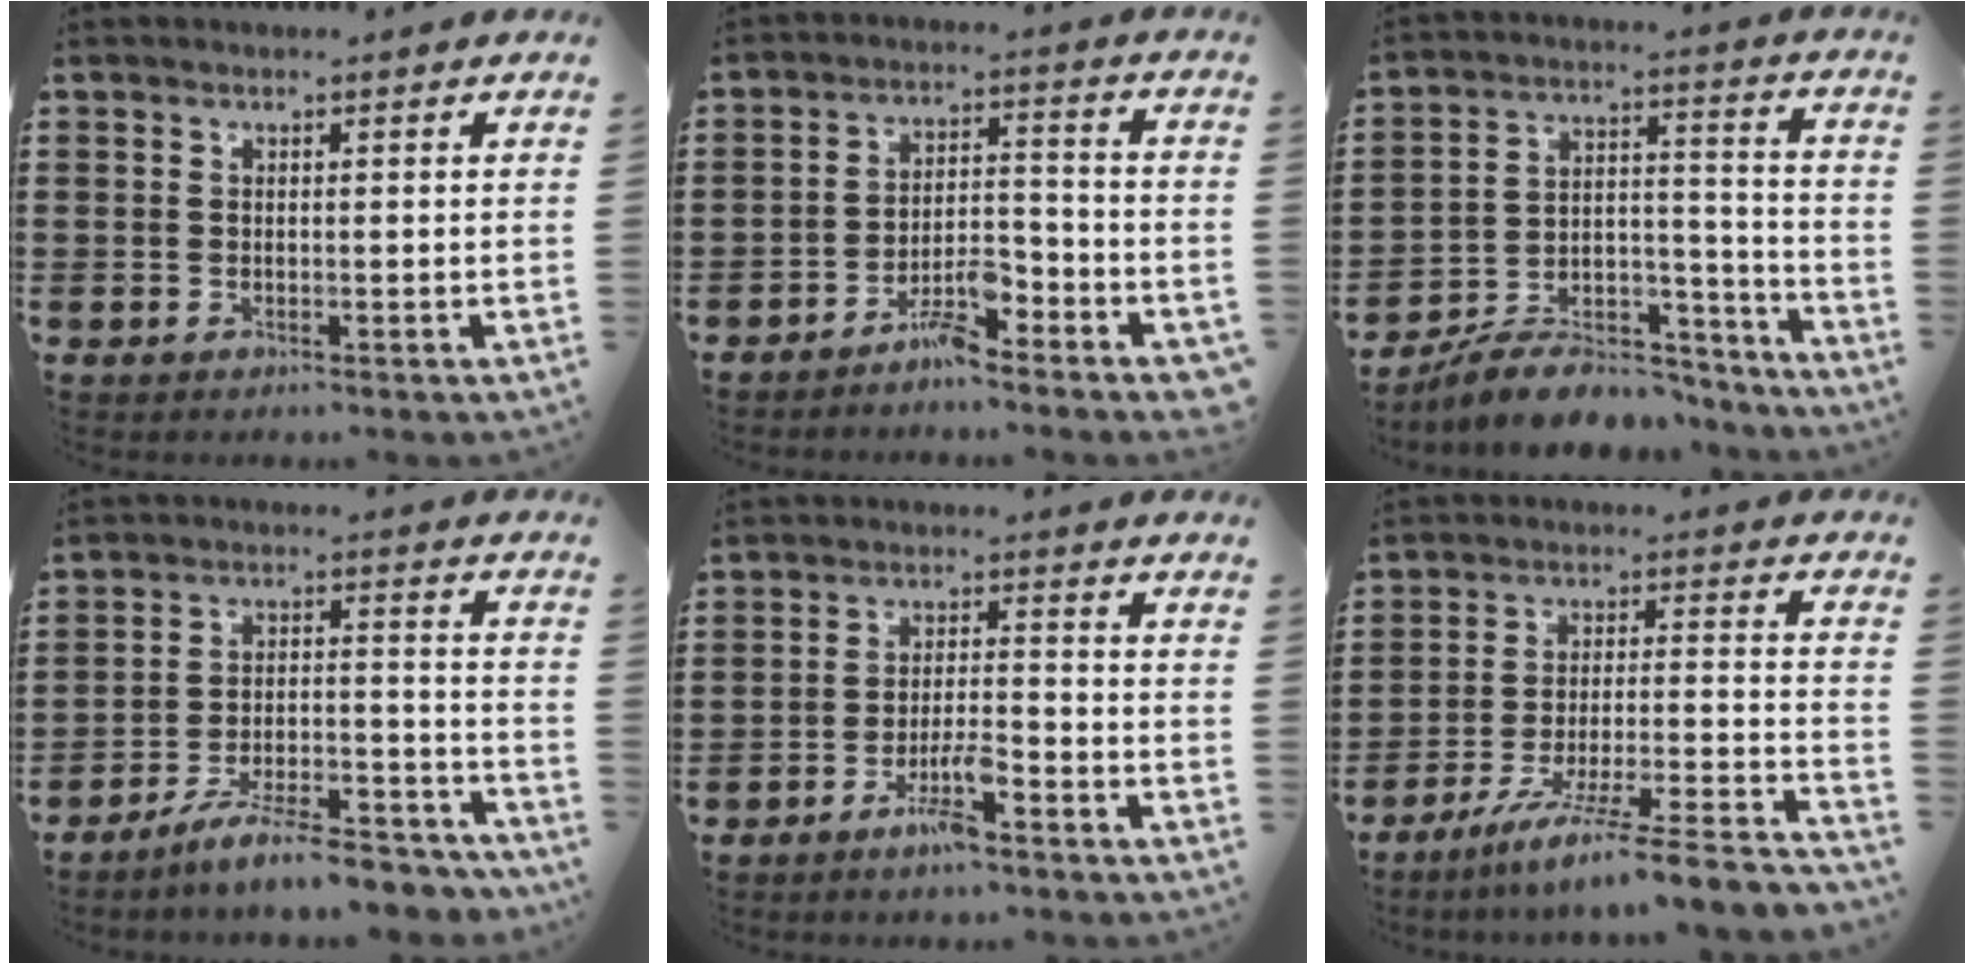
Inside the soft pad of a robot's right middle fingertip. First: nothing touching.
{"total": 5.9, "force": [-4.7, 1.1, 3.3], "torque": [-0.066, 0.009, -0.092]}
{"total": 8.7, "force": [-7.7, 2.9, 2.7], "torque": [-0.043, 0.028, -0.146]}
{"total": 8.9, "force": [-7.9, 0.4, 3.9], "torque": [-0.064, 0.012, -0.151]}
{"total": 5.2, "force": [-3.5, 0.7, 3.8], "torque": [-0.082, -0.002, -0.068]}
{"total": 8.6, "force": [-7.1, -0.7, 4.8], "torque": [-0.082, -0.012, -0.142]}